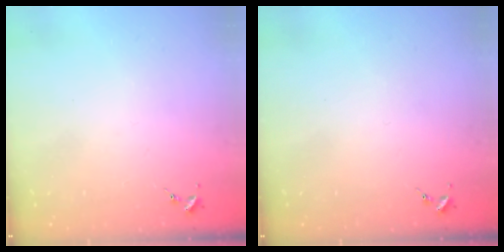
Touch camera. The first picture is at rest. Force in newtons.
{"total": 0.0}